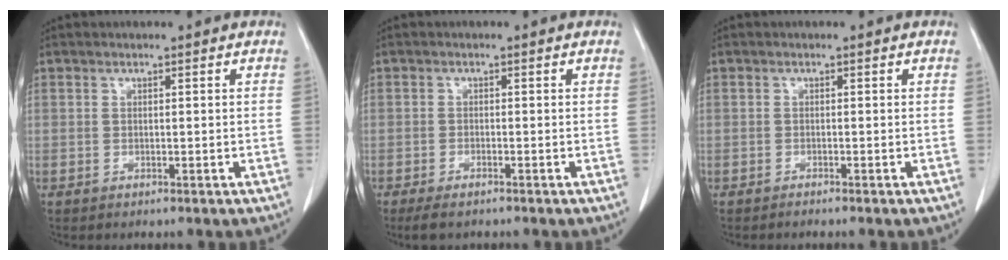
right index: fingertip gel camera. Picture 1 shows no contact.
{"total": 3.3, "force": [-2.6, 0.9, 1.8], "torque": [-0.033, -0.007, -0.039]}
{"total": 1.2, "force": [-1.1, -0.2, 0.6], "torque": [-0.008, 0.001, -0.015]}